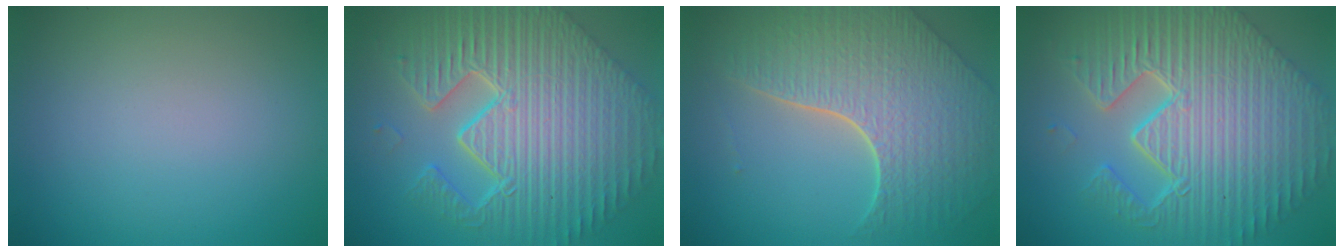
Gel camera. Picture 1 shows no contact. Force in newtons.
{"total": 12.5, "press": 8.0, "slide": 9.6}
{"total": 8.2, "press": 5.9, "slide": 5.7}
{"total": 12.1, "press": 8.1, "slide": 9.0}